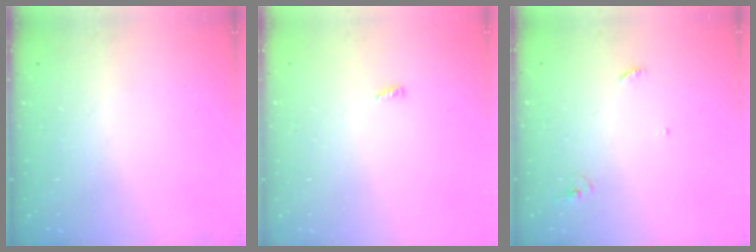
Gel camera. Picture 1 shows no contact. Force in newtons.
{"total": 3.6, "press": 3.6, "slide": 0.4}
{"total": 2.9, "press": 2.9, "slide": 0.2}